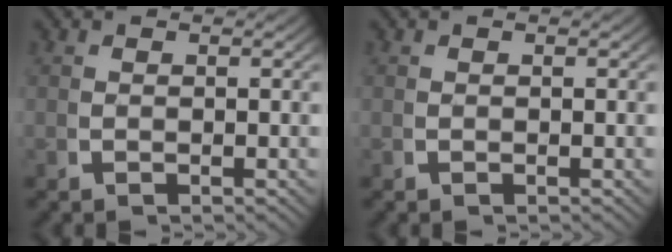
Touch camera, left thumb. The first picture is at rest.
{"total": 0.0}